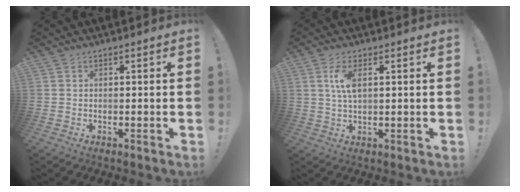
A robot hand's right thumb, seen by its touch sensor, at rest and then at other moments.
{"total": 5.9, "force": [1.7, 2.3, 5.2], "torque": [-0.095, -0.003, 0.024]}